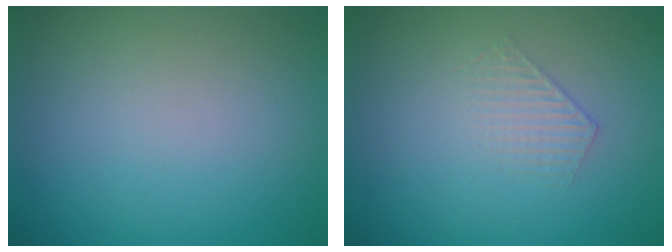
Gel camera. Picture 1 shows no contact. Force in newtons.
{"total": 1.0, "press": 0.4, "slide": 0.9}